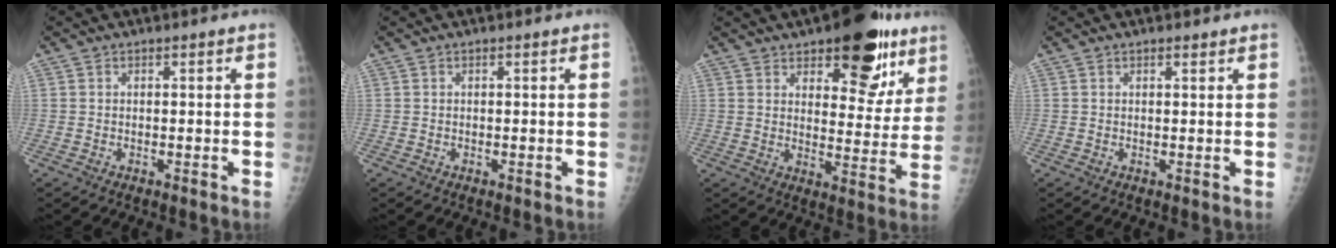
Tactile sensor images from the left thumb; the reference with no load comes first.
{"total": 0.0}
{"total": 17.2, "force": [10.1, 7.9, 11.5], "torque": [-0.090, -0.049, 0.137]}
{"total": 0.7, "force": [0.6, 0.2, 0.3], "torque": [-0.005, -0.004, 0.009]}